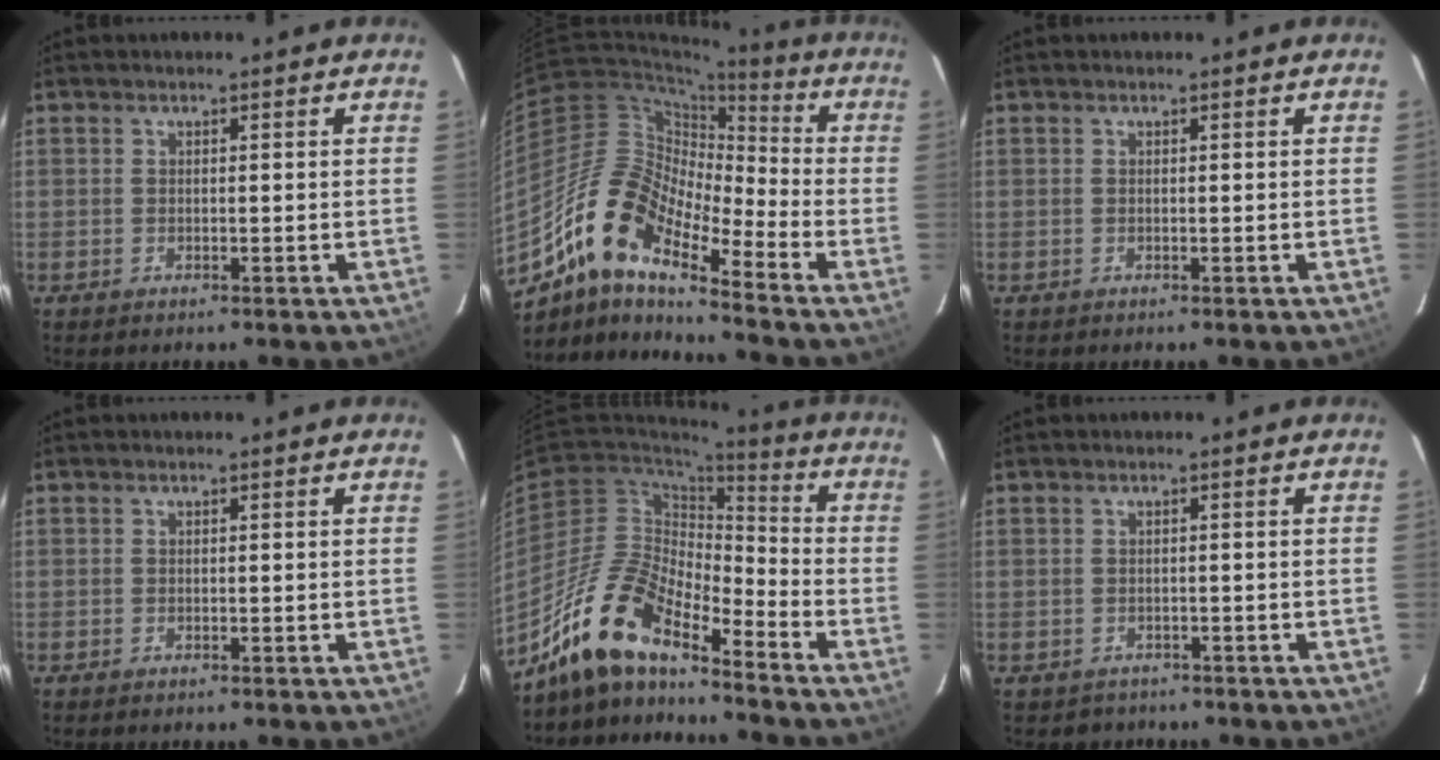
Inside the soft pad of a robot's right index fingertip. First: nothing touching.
{"total": 15.0, "force": [-10.2, 4.6, 10.0], "torque": [-0.161, 0.003, -0.211]}
{"total": 0.0}
{"total": 0.0}
{"total": 15.4, "force": [-12.9, 4.2, 7.3], "torque": [-0.140, -0.001, -0.255]}
{"total": 2.3, "force": [-1.4, 1.8, -0.1], "torque": [0.000, 0.008, -0.016]}